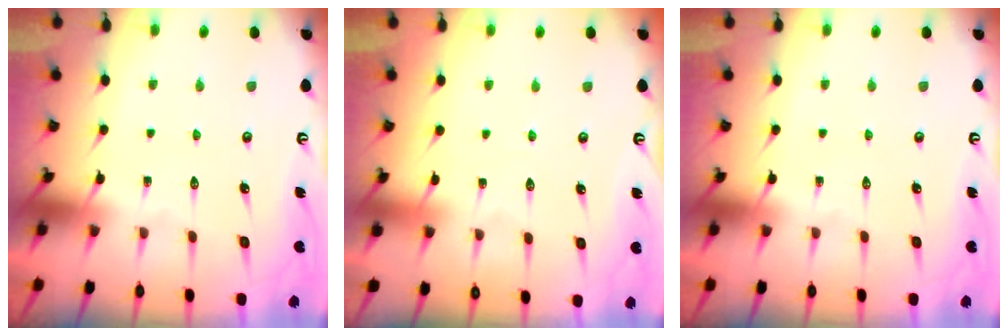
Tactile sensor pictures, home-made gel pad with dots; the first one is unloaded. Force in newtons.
{"total": 2.5, "press": 2.5, "slide": 0.3}
{"total": 0.0}